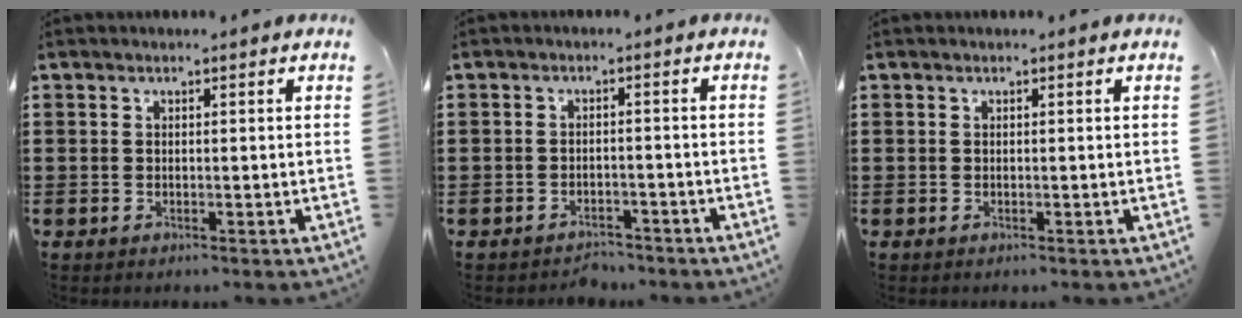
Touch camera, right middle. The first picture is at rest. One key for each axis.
{"total": 2.3, "fx": -2.2, "fy": 0.4, "fz": -0.3, "tx": -0.002, "ty": 0.001, "tz": -0.051}
{"total": 0.0}